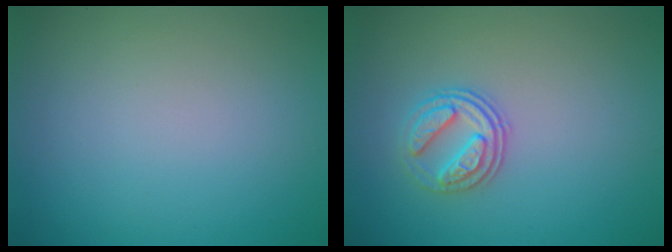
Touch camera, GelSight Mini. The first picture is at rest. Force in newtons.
{"total": 2.8, "press": 2.6, "slide": 1.2}